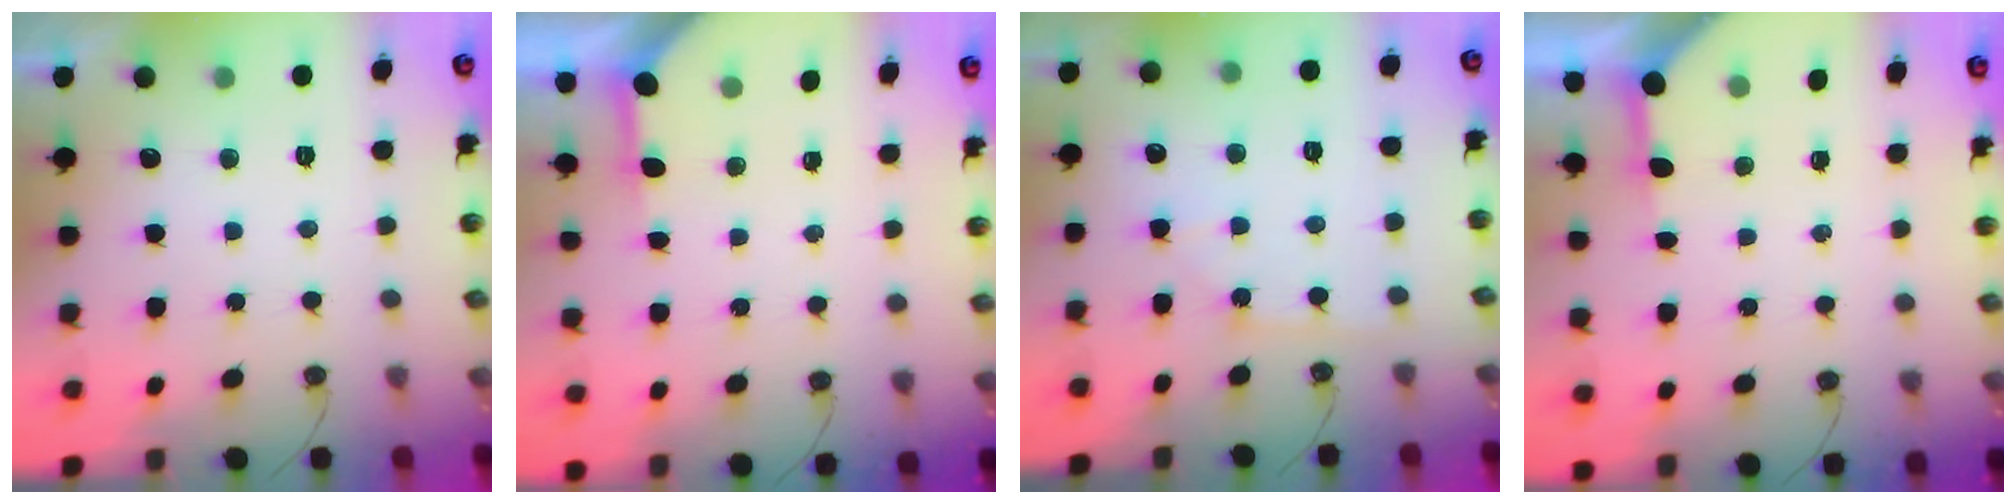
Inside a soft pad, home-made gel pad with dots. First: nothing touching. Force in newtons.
{"total": 3.4, "press": 3.4, "slide": 0.4}
{"total": 2.5, "press": 2.5, "slide": 0.4}
{"total": 4.1, "press": 4.1, "slide": 0.3}